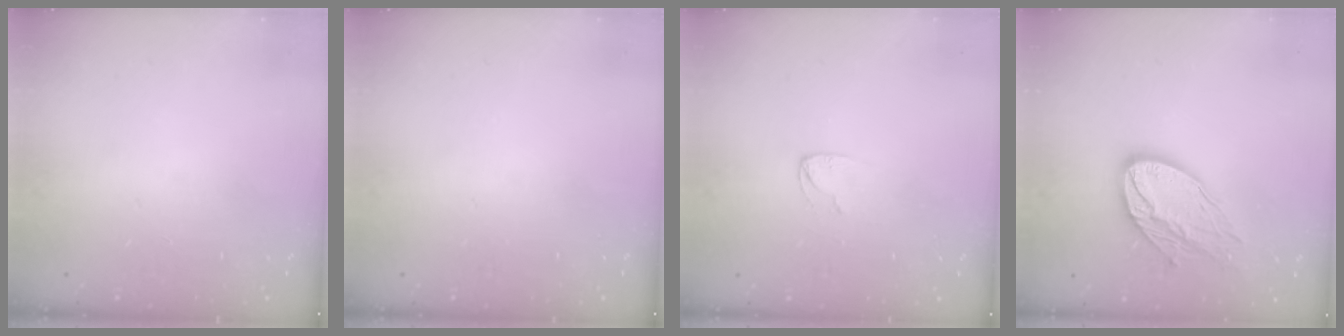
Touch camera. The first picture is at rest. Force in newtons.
{"total": 0.0}
{"total": 3.8, "press": 3.7, "slide": 0.4}
{"total": 15.3, "press": 15.2, "slide": 1.2}